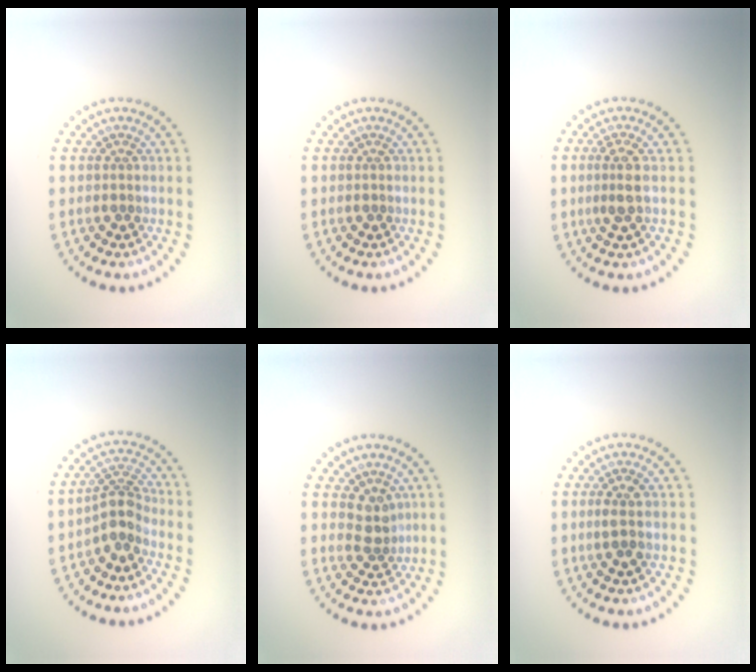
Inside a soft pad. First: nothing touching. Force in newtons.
{"total": 0.0}
{"total": 1.9, "press": 1.6, "slide": 1.0}
{"total": 2.7, "press": 2.1, "slide": 1.7}
{"total": 2.3, "press": 1.8, "slide": 1.4}
{"total": 1.6, "press": 1.6, "slide": 0.5}